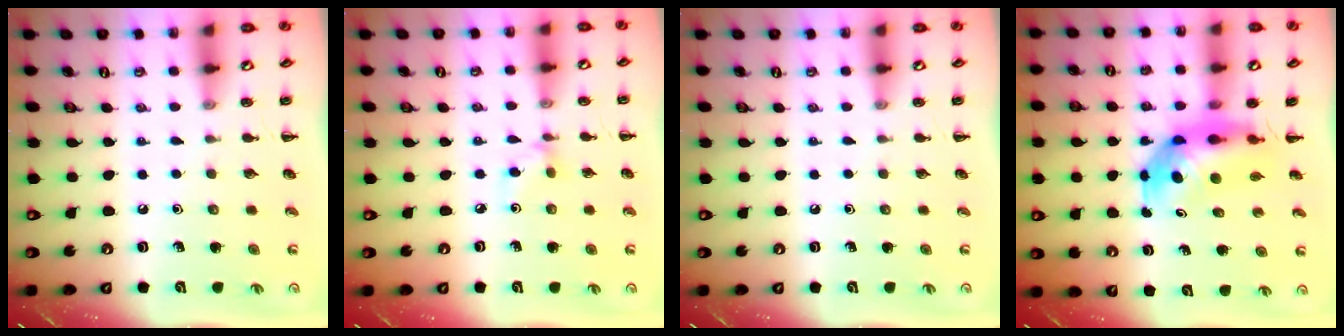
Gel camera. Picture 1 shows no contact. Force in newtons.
{"total": 3.4, "press": 3.2, "slide": 1.1}
{"total": 0.0}
{"total": 7.0, "press": 6.7, "slide": 2.0}